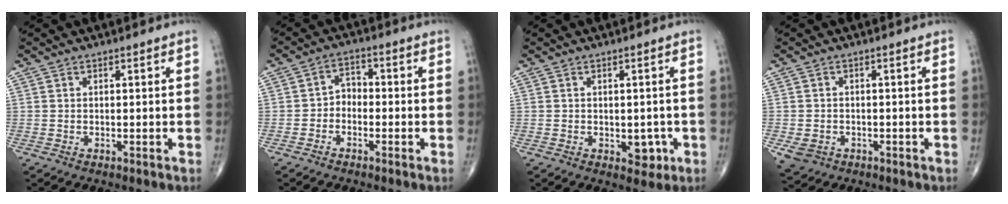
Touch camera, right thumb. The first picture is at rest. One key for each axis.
{"total": 3.6, "fx": -1.3, "fy": 2.7, "fz": 1.9, "tx": -0.011, "ty": 0.024, "tz": -0.036}
{"total": 3.6, "fx": -0.9, "fy": 2.4, "fz": 2.5, "tx": -0.005, "ty": 0.002, "tz": -0.007}
{"total": 4.0, "fx": -1.5, "fy": 3.3, "fz": 1.6, "tx": -0.030, "ty": 0.003, "tz": -0.017}